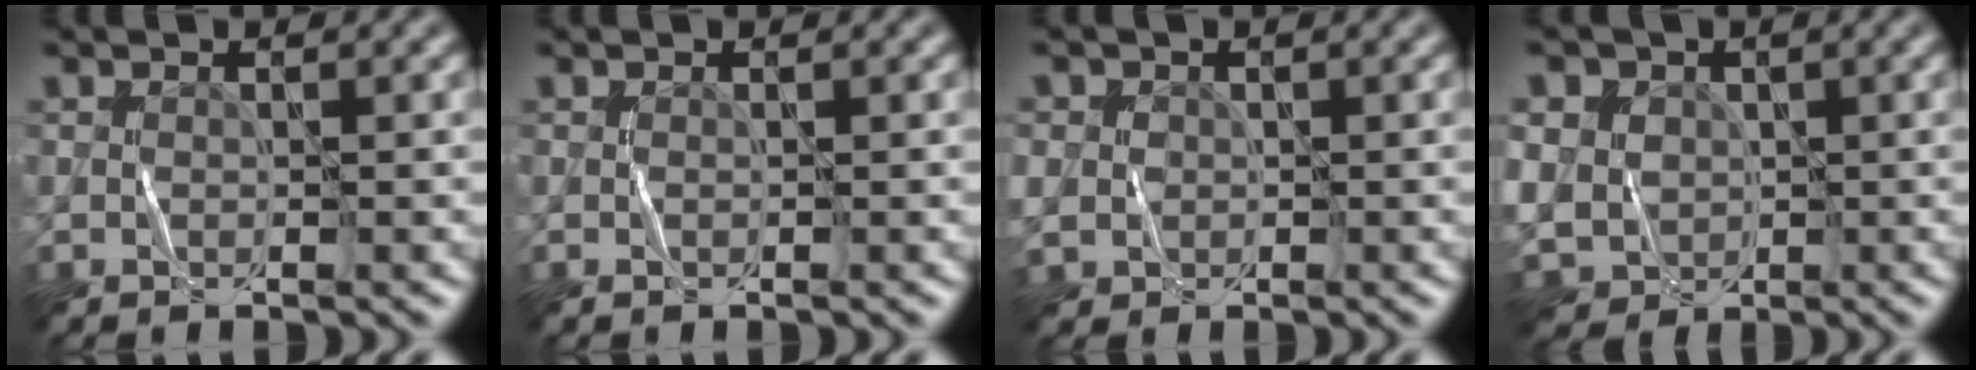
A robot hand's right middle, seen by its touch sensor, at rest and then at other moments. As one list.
[{"total": 0.0}, {"total": 3.6, "force": [0.6, 3.4, 1.2], "torque": [-0.041, 0.015, 0.000]}, {"total": 8.6, "force": [1.4, 7.4, 4.0], "torque": [-0.099, 0.024, 0.000]}]